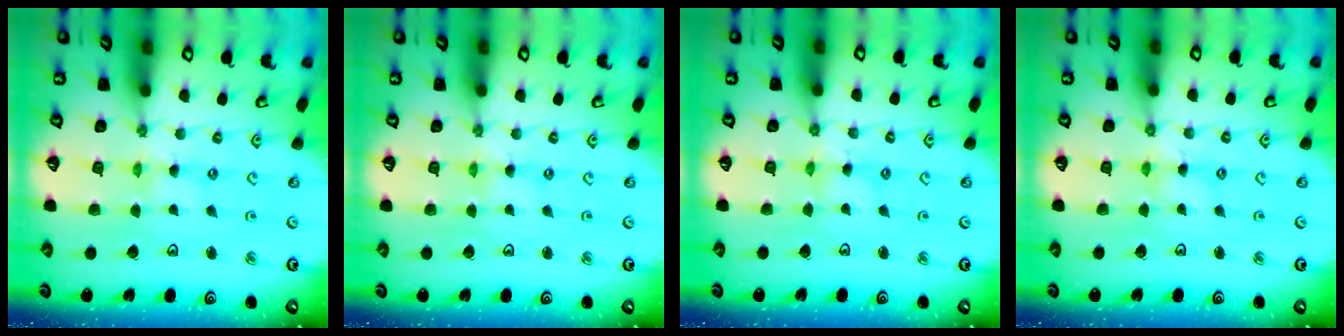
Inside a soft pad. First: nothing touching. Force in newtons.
{"total": 0.0}
{"total": 1.7, "press": 1.6, "slide": 0.3}
{"total": 1.7, "press": 1.7, "slide": 0.3}